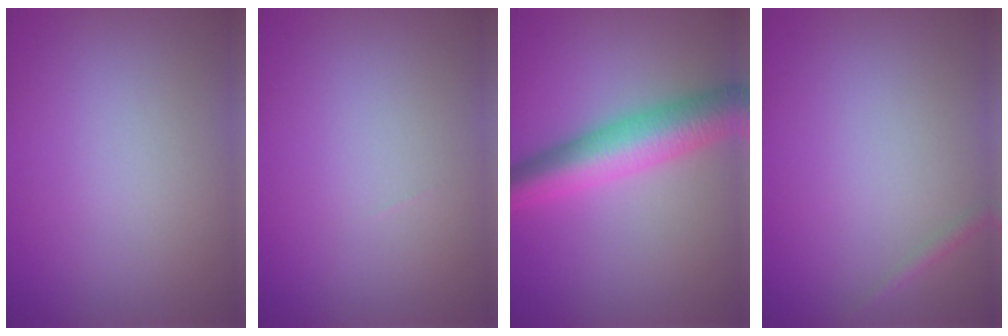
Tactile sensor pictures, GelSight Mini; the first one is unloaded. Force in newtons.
{"total": 0.0}
{"total": 6.9, "press": 6.9, "slide": 0.2}
{"total": 0.8, "press": 0.7, "slide": 0.1}